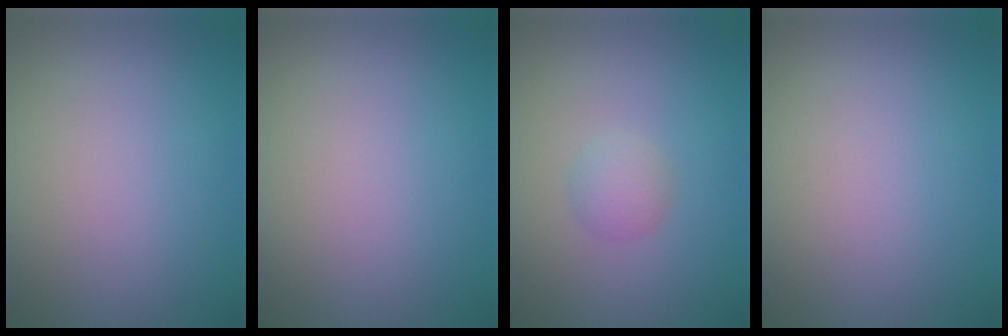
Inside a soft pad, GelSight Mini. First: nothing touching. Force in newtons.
{"total": 0.0}
{"total": 1.5, "press": 1.5, "slide": 0.1}
{"total": 0.0}